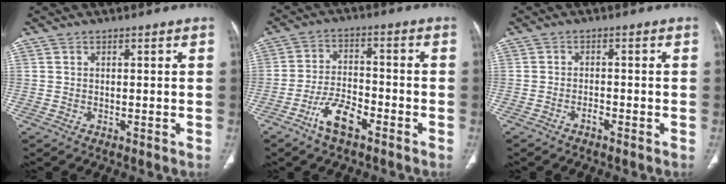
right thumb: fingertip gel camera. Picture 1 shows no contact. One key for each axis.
{"total": 7.9, "fx": -4.8, "fy": 3.2, "fz": 5.3, "tx": -0.100, "ty": 0.026, "tz": -0.090}
{"total": 1.5, "fx": -1.1, "fy": 0.5, "fz": 0.8, "tx": -0.018, "ty": 0.008, "tz": -0.020}